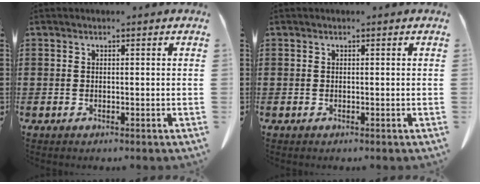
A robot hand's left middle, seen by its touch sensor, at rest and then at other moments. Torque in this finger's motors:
{"motor_torque": [0.00, 0.00, -0.01, 0.00]}